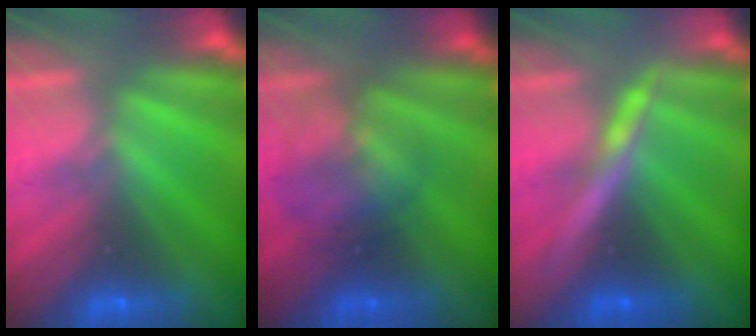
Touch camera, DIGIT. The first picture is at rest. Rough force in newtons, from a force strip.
{"total": 2.3}
{"total": 3.0}